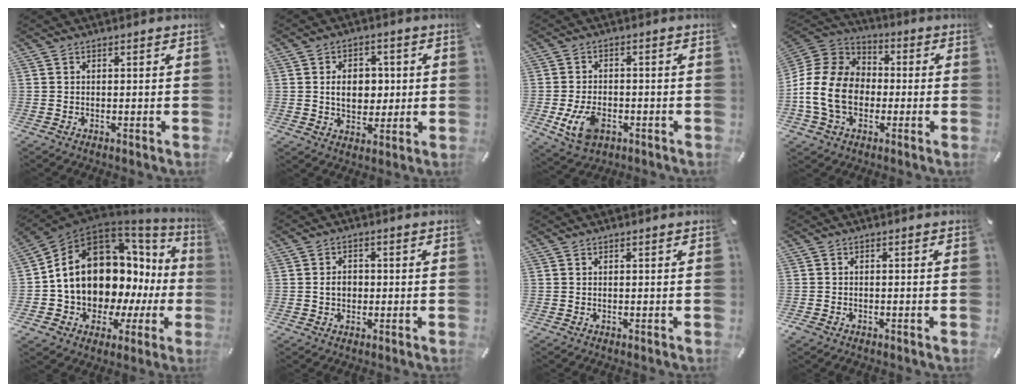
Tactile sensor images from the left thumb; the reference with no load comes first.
{"total": 8.3, "force": [0.5, 6.4, 5.3], "torque": [-0.076, 0.006, 0.007]}
{"total": 7.8, "force": [-2.6, 5.2, 5.3], "torque": [-0.111, 0.006, -0.047]}
{"total": 15.9, "force": [-3.7, 12.9, 8.6], "torque": [-0.207, 0.031, -0.073]}
{"total": 19.5, "force": [2.9, 14.1, 13.2], "torque": [-0.239, -0.050, 0.072]}
{"total": 2.6, "force": [-0.3, 2.1, 1.5], "torque": [-0.021, 0.002, -0.010]}
{"total": 0.0}
{"total": 1.2, "force": [-0.8, 0.8, 0.4], "torque": [-0.004, 0.003, -0.018]}